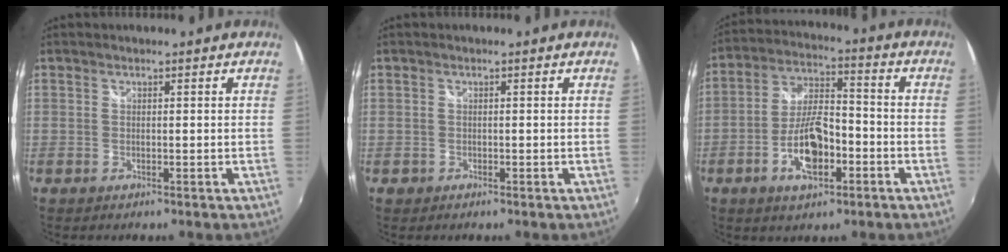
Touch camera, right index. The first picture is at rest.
{"total": 1.2, "force": [-0.5, 1.1, 0.1], "torque": [-0.006, 0.001, -0.007]}
{"total": 11.0, "force": [-4.5, 4.6, 9.0], "torque": [-0.182, 0.007, -0.075]}